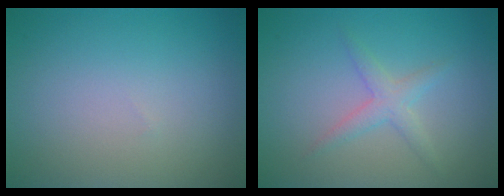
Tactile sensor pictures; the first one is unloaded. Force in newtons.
{"total": 2.0, "press": 2.0, "slide": 0.1}